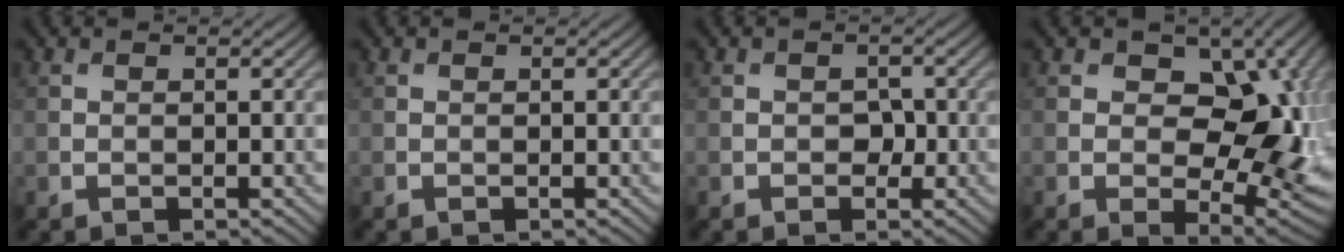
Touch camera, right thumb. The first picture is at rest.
{"total": 0.0}
{"total": 1.4, "force": [-0.4, 1.1, 0.7], "torque": [-0.008, -0.003, -0.006]}
{"total": 12.7, "force": [2.4, 7.9, 9.7], "torque": [-0.126, -0.001, 0.035]}